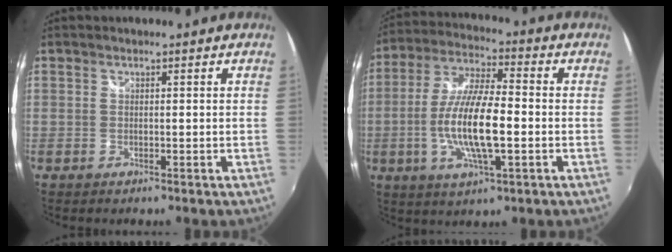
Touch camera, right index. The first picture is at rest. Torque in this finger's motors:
{"motor_torque": [1.75, -0.38, 1.05, 0.21]}